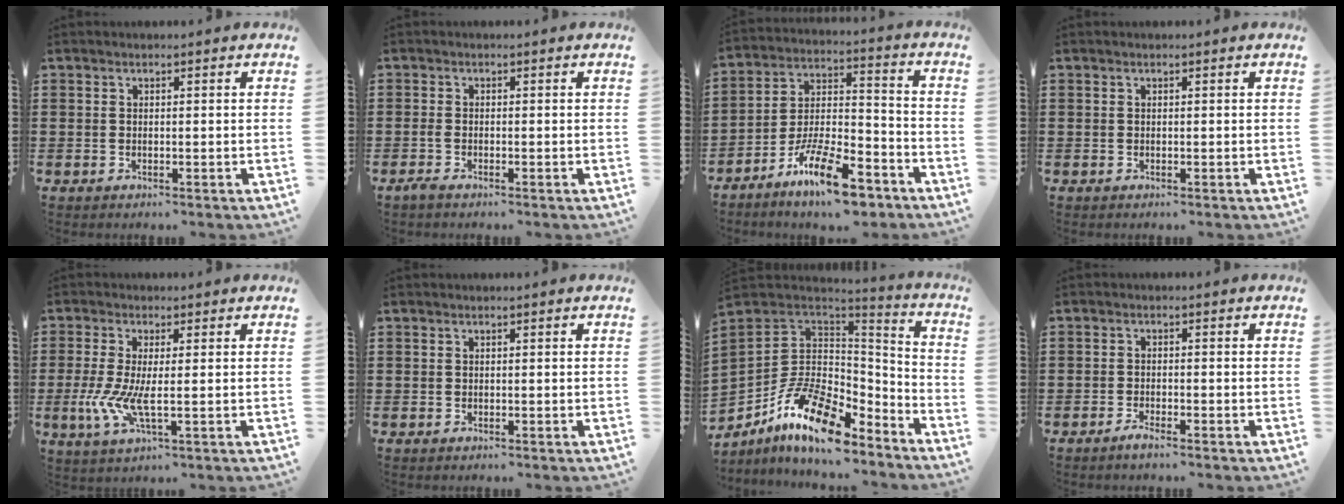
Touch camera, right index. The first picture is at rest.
{"total": 1.1, "force": [-0.8, 0.2, 0.8], "torque": [-0.024, -0.006, -0.017]}
{"total": 12.5, "force": [-9.1, 3.3, 8.0], "torque": [-0.148, 0.032, -0.169]}
{"total": 0.0}
{"total": 5.9, "force": [-0.7, 1.5, 5.6], "torque": [-0.131, -0.015, -0.017]}
{"total": 0.0}
{"total": 14.2, "force": [-7.9, 7.0, 9.4], "torque": [-0.201, 0.021, -0.140]}
{"total": 1.6, "force": [-1.4, 0.0, 0.8], "torque": [-0.022, -0.007, -0.027]}